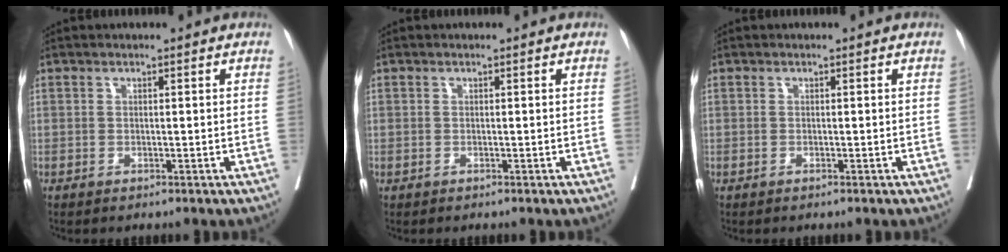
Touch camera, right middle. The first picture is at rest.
{"total": 0.0}
{"total": 0.0}